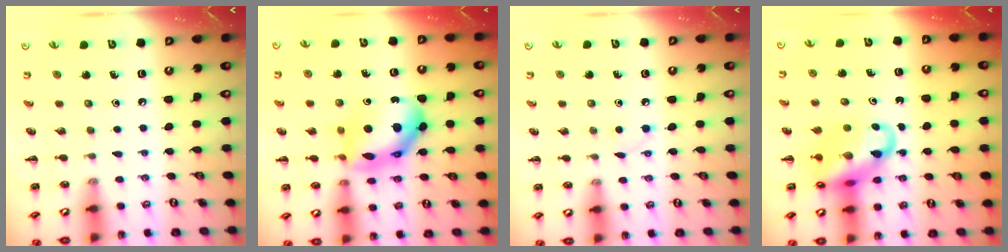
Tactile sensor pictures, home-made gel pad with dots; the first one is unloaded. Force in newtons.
{"total": 13.6, "press": 13.6, "slide": 0.8}
{"total": 2.2, "press": 2.0, "slide": 0.8}
{"total": 15.1, "press": 14.7, "slide": 3.4}